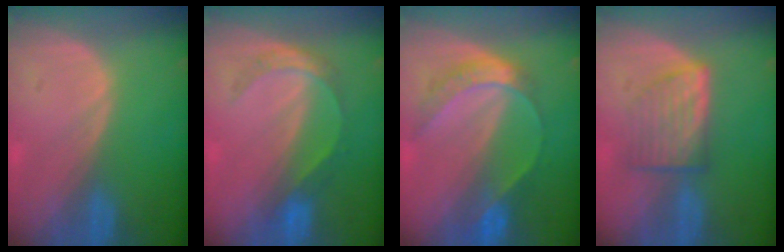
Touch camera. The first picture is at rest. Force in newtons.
{"total": 4.6, "press": 4.6, "slide": 0.2}
{"total": 7.0, "press": 5.8, "slide": 3.9}
{"total": 6.2, "press": 5.9, "slide": 1.9}